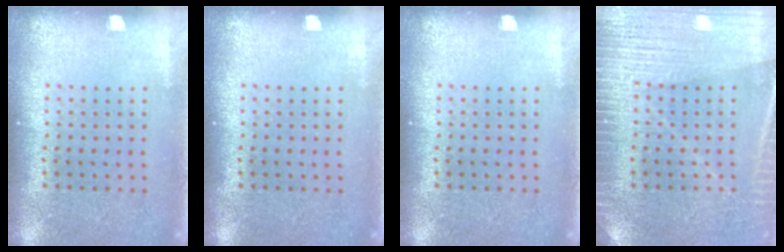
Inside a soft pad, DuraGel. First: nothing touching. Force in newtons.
{"total": 0.0}
{"total": 0.0}
{"total": 4.9, "press": 4.9, "slide": 0.7}